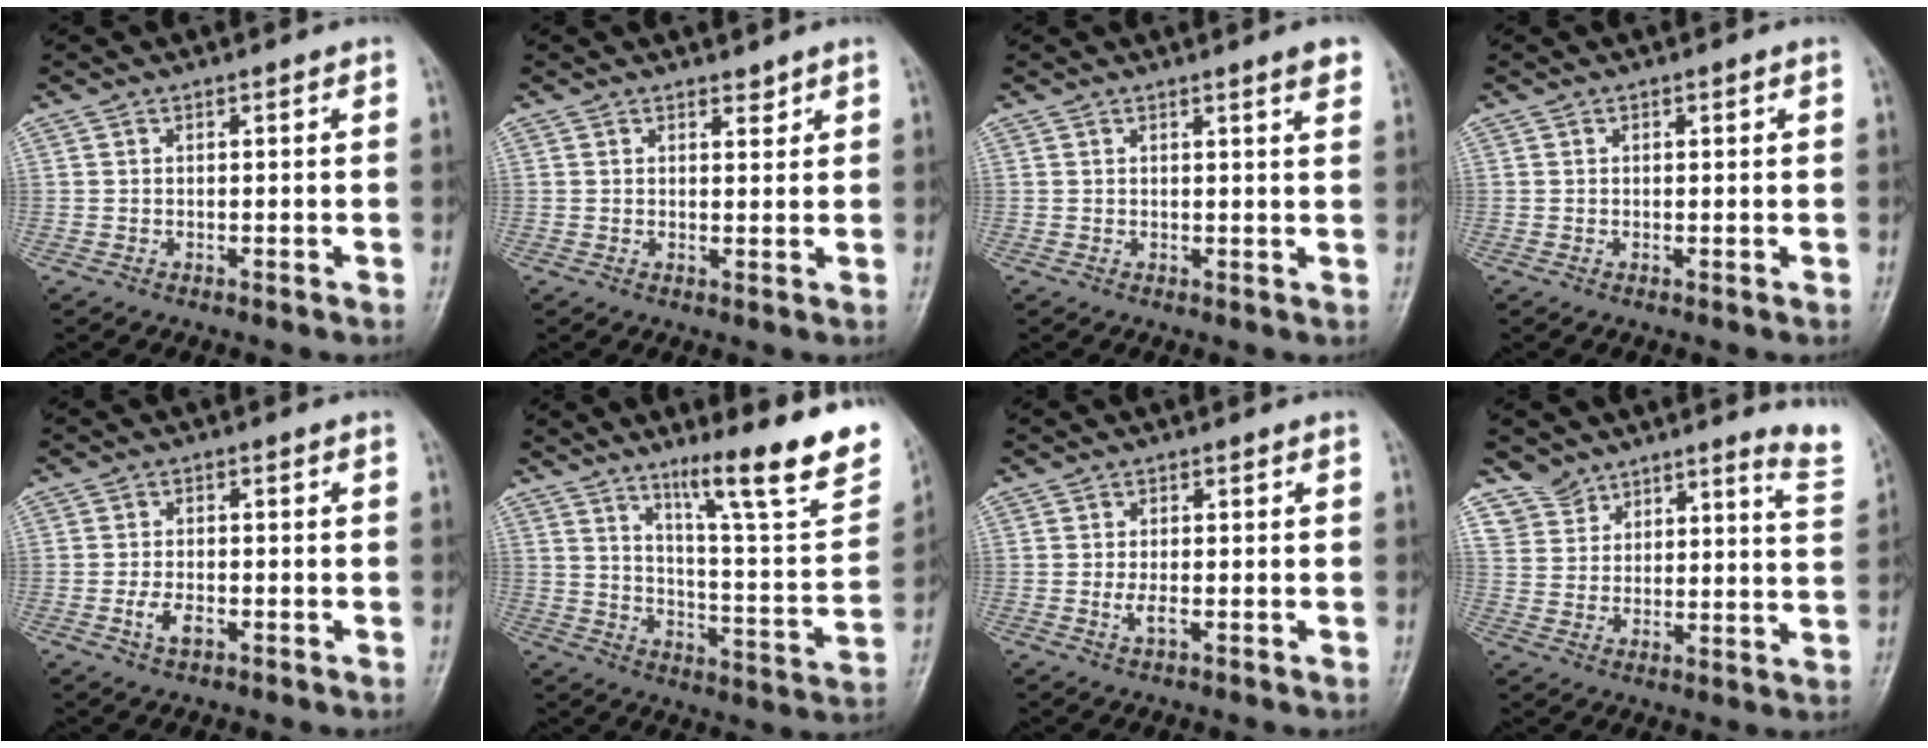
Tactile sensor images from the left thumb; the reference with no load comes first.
{"total": 1.8, "force": [1.3, 0.9, 0.7], "torque": [0.003, -0.008, 0.018]}
{"total": 3.0, "force": [2.0, 0.1, 2.2], "torque": [-0.027, -0.010, 0.025]}
{"total": 0.8, "force": [0.2, 0.5, 0.5], "torque": [-0.002, 0.001, 0.002]}
{"total": 3.7, "force": [-1.5, 2.1, 2.7], "torque": [-0.051, 0.007, -0.027]}
{"total": 21.0, "force": [14.1, 2.8, 15.3], "torque": [-0.188, -0.076, 0.216]}
{"total": 2.3, "force": [-0.6, 1.0, 2.1], "torque": [-0.045, -0.003, -0.013]}
{"total": 10.2, "force": [9.8, 2.8, 0.2], "torque": [0.040, -0.091, 0.129]}